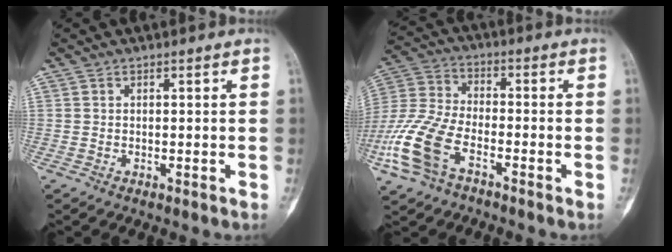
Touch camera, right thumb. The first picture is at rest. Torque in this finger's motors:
{"motor_torque": [0.12, 0.45, 1.16, -0.66, 0.12]}